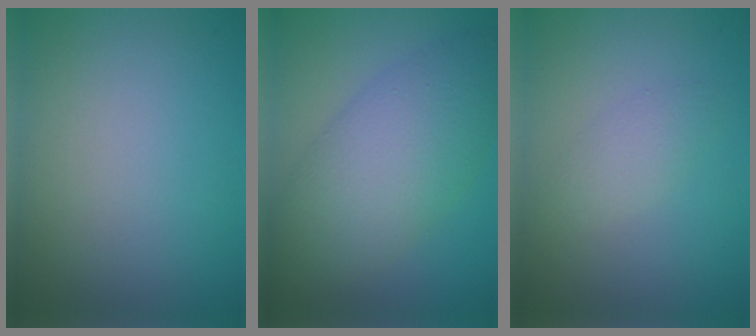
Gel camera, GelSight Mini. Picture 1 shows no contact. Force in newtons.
{"total": 8.1, "press": 8.1, "slide": 0.3}
{"total": 1.7, "press": 1.7, "slide": 0.1}